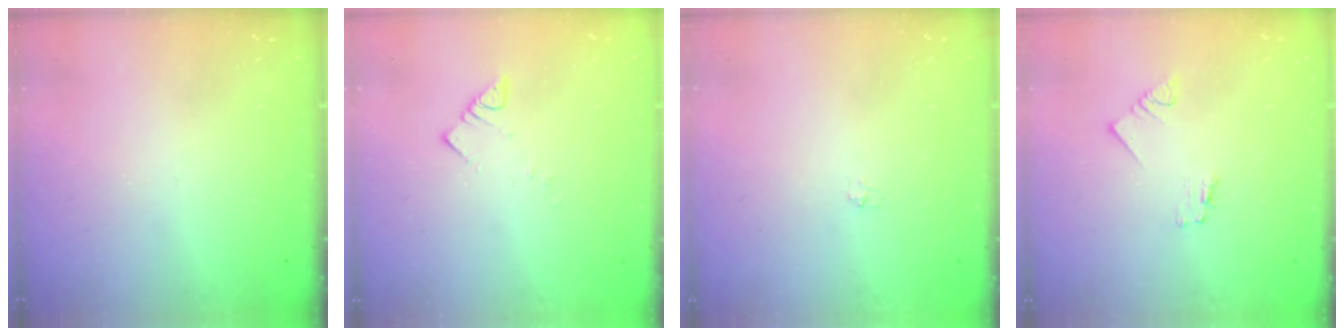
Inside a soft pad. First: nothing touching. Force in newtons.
{"total": 3.6, "press": 3.6, "slide": 0.6}
{"total": 3.1, "press": 3.0, "slide": 0.4}
{"total": 1.2, "press": 1.2, "slide": 0.1}